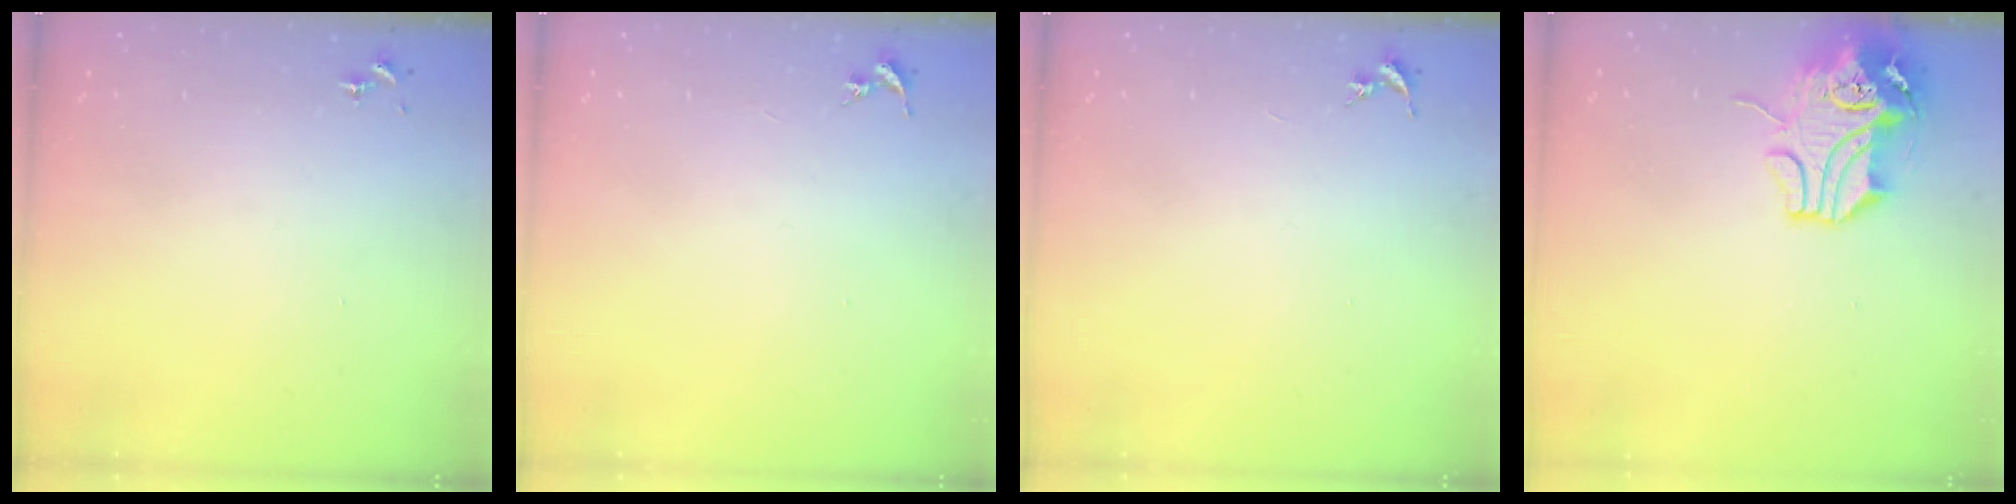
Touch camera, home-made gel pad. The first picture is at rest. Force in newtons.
{"total": 0.0}
{"total": 0.0}
{"total": 11.6, "press": 11.4, "slide": 2.0}